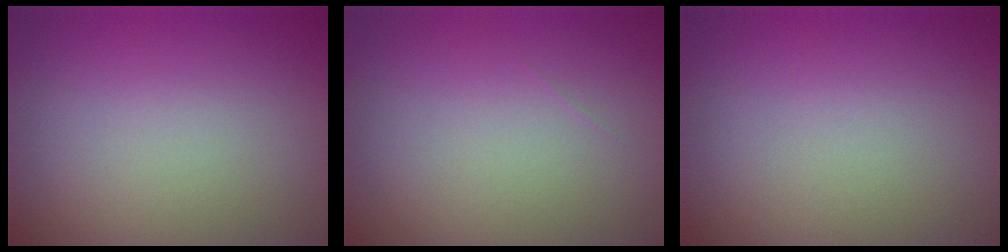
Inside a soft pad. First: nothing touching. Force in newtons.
{"total": 0.0}
{"total": 0.0}